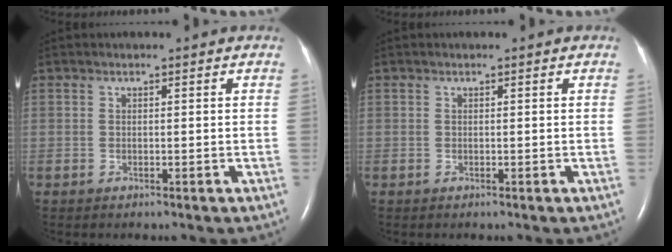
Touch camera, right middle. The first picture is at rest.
{"total": 0.0}